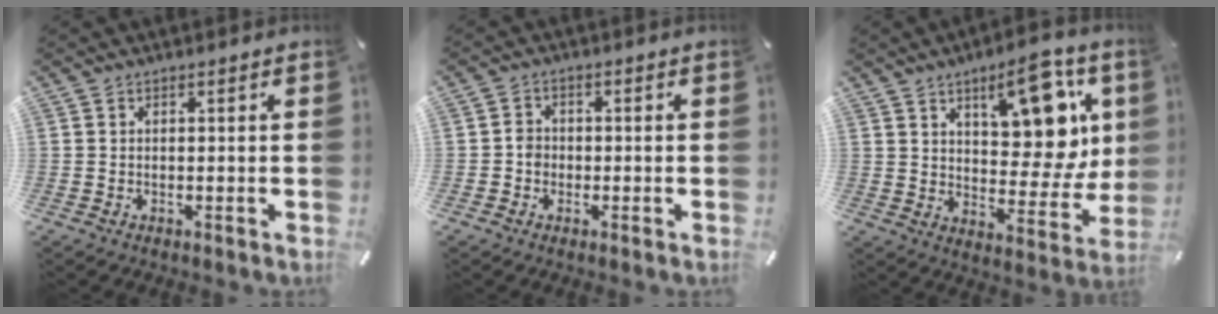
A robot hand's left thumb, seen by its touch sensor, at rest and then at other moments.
{"total": 2.5, "force": [-0.7, 2.2, 0.9], "torque": [-0.015, 0.007, -0.017]}
{"total": 16.2, "force": [8.2, 7.9, 11.5], "torque": [-0.141, -0.053, 0.137]}